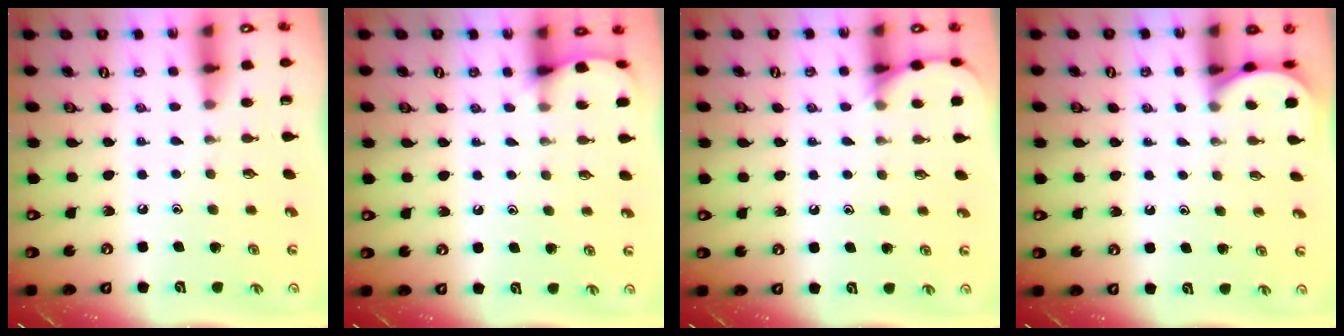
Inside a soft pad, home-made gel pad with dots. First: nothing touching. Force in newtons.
{"total": 3.5, "press": 3.5, "slide": 0.5}
{"total": 6.1, "press": 6.1, "slide": 0.4}
{"total": 2.0, "press": 2.0, "slide": 0.2}